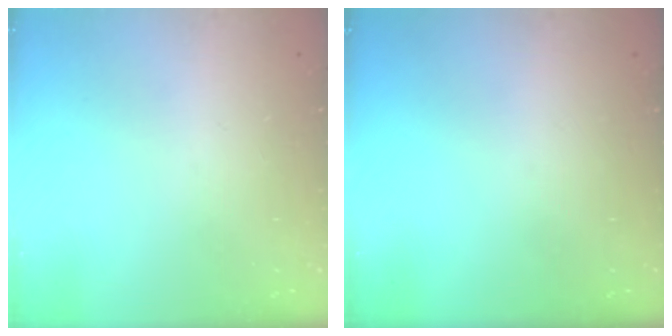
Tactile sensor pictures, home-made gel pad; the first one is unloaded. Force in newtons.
{"total": 0.0}